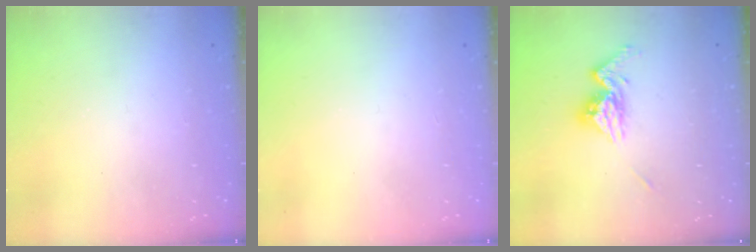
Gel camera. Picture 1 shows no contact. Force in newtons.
{"total": 0.0}
{"total": 10.6, "press": 10.6, "slide": 1.0}